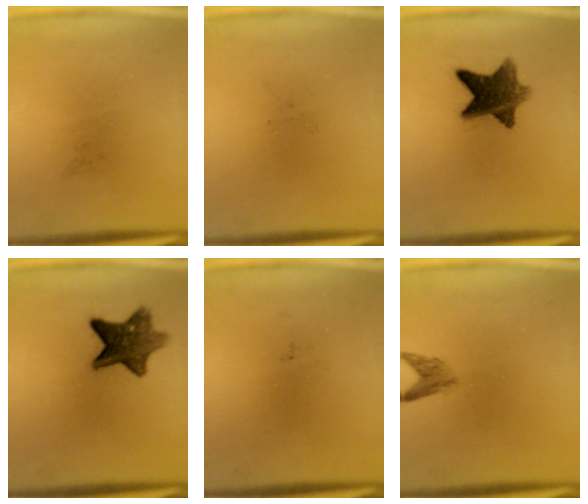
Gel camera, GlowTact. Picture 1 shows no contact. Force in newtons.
{"total": 0.0}
{"total": 9.7}
{"total": 9.1}
{"total": 0.0}
{"total": 2.0}